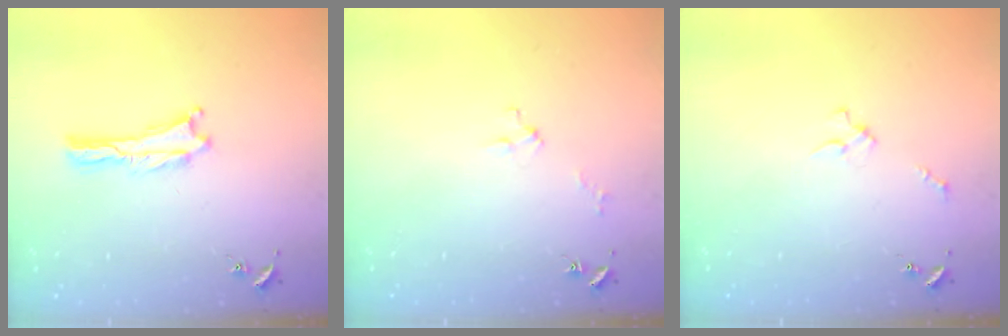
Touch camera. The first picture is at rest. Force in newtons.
{"total": 2.0, "press": 2.0, "slide": 0.1}
{"total": 2.0, "press": 2.0, "slide": 0.2}